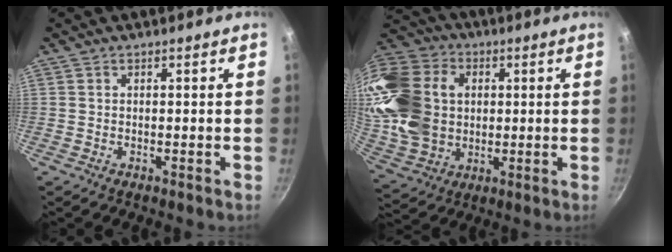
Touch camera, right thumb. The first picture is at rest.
{"total": 22.2, "force": [3.0, 17.3, 13.6], "torque": [-0.257, 0.015, 0.067]}